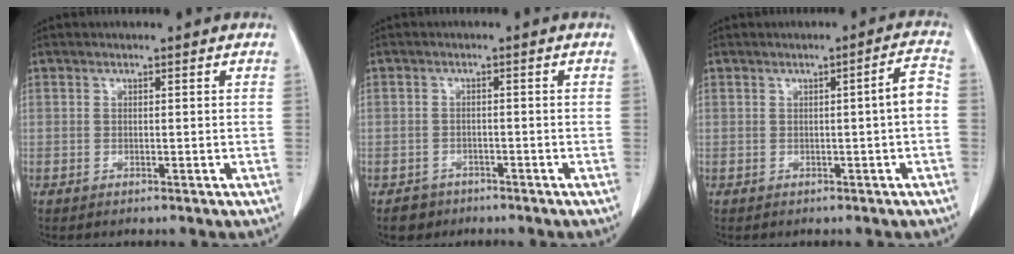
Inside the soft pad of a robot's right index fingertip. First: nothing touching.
{"total": 2.7, "force": [-1.7, 2.1, -0.2], "torque": [-0.001, 0.010, -0.029]}
{"total": 3.3, "force": [-0.4, -0.1, 3.2], "torque": [-0.046, 0.004, -0.004]}